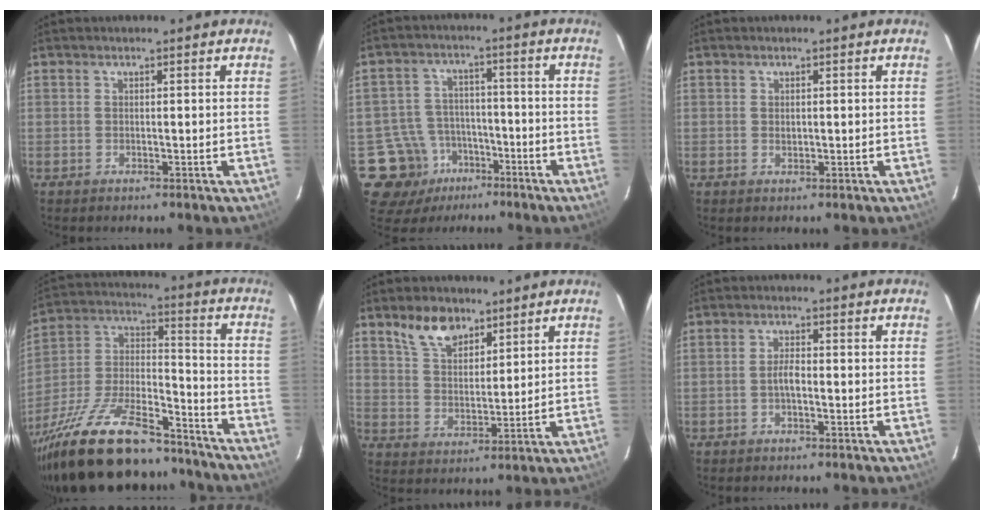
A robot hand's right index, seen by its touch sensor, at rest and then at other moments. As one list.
[{"total": 10.6, "force": [-5.8, 8.7, 2.0], "torque": [-0.067, 0.027, -0.081]}, {"total": 0.6, "force": [0.0, 0.4, 0.4], "torque": [-0.008, 0.000, 0.001]}, {"total": 28.9, "force": [-21.7, 10.0, 16.2], "torque": [-0.316, -0.005, -0.343]}, {"total": 8.2, "force": [5.7, 4.3, 4.0], "torque": [-0.073, 0.016, 0.110]}, {"total": 1.9, "force": [-0.7, 0.4, 1.7], "torque": [-0.036, 0.004, -0.016]}]